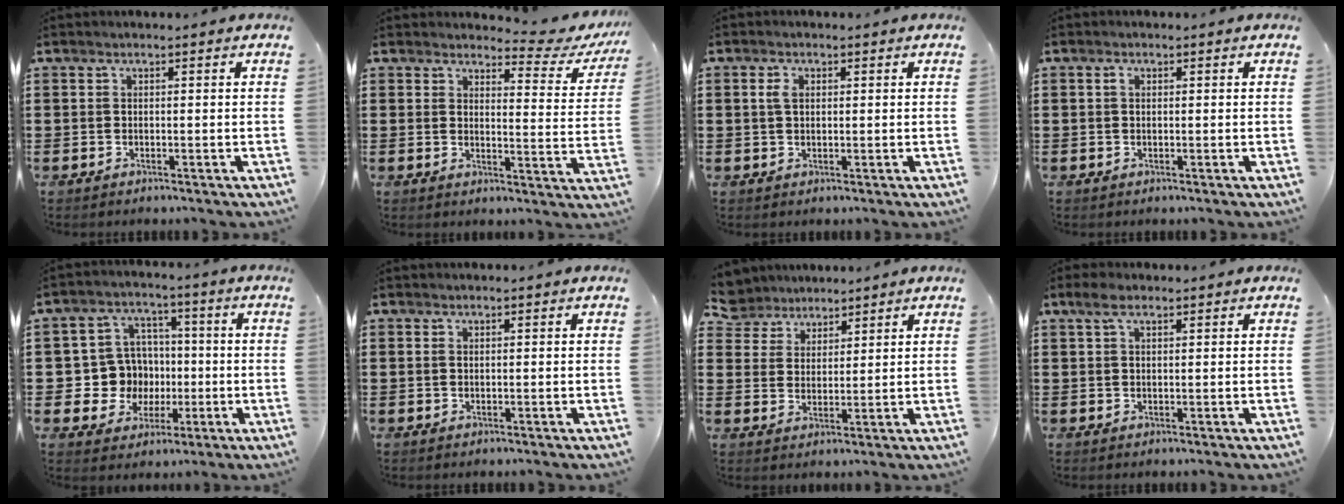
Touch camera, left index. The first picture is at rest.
{"total": 4.2, "force": [3.7, 0.7, 1.9], "torque": [-0.039, -0.023, 0.058]}
{"total": 2.2, "force": [0.7, 1.3, 1.6], "torque": [-0.035, 0.007, 0.012]}
{"total": 1.0, "force": [0.3, 0.6, 0.7], "torque": [-0.016, 0.005, 0.006]}
{"total": 8.9, "force": [0.3, 8.6, 2.1], "torque": [-0.077, 0.009, 0.019]}
{"total": 0.5, "force": [0.3, 0.2, 0.4], "torque": [-0.009, 0.001, 0.006]}
{"total": 5.2, "force": [4.6, 2.4, 0.0], "torque": [-0.028, -0.010, 0.084]}
{"total": 2.9, "force": [1.5, 1.3, 2.1], "torque": [-0.046, 0.005, 0.026]}